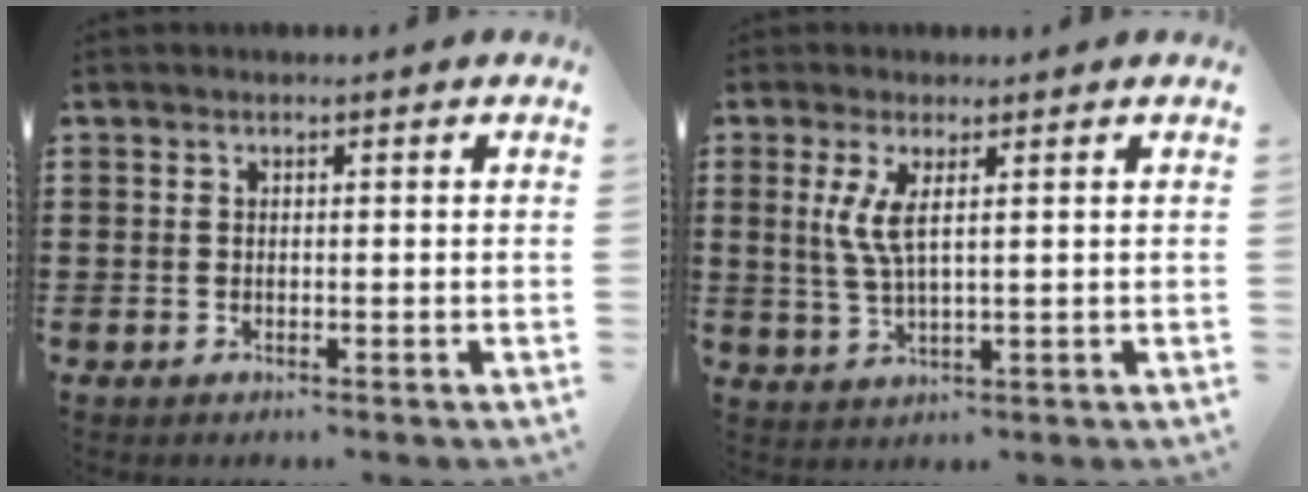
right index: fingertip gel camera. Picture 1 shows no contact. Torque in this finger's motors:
{"motor_torque": [0.36, -0.20, 0.36, 0.11]}